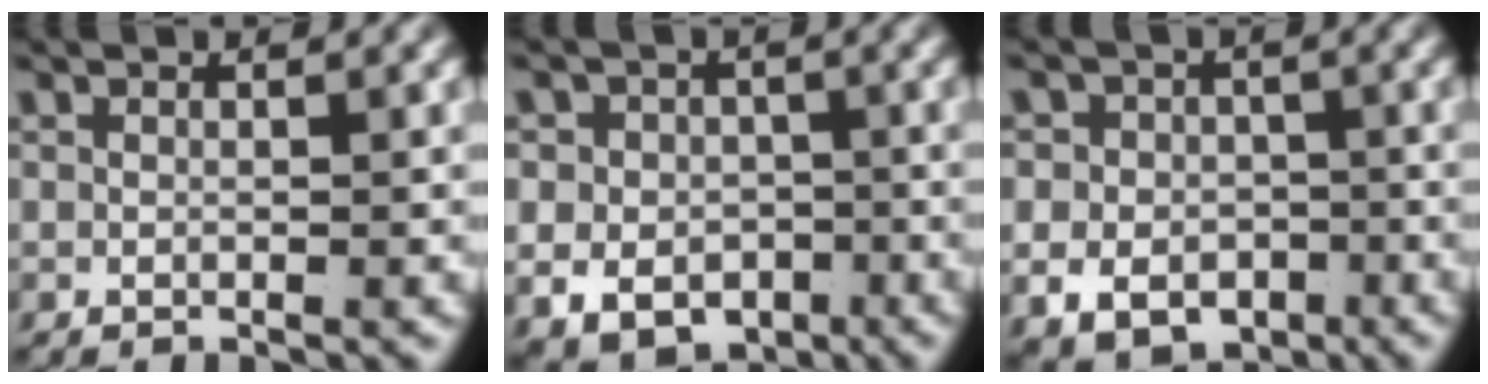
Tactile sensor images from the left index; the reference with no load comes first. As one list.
[{"total": 9.2, "force": [-4.0, 7.6, 3.2], "torque": [-0.053, -0.039, -0.059]}, {"total": 8.0, "force": [-3.4, 6.7, 2.7], "torque": [-0.036, -0.029, -0.054]}]